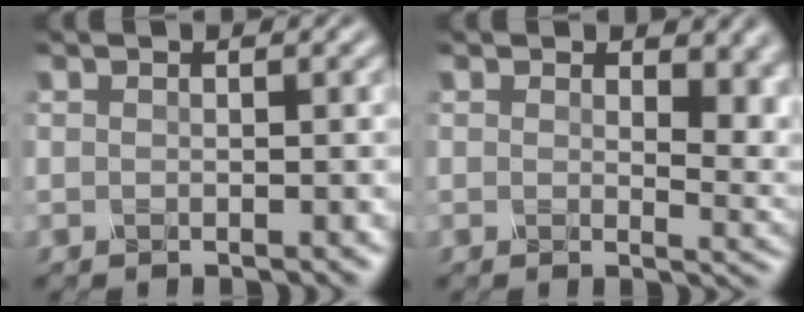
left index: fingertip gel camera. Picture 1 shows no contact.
{"total": 4.8, "force": [1.8, 2.7, 3.5], "torque": [-0.044, -0.013, 0.028]}